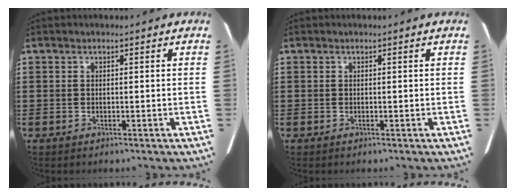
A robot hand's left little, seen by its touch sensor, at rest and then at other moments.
{"total": 0.0}